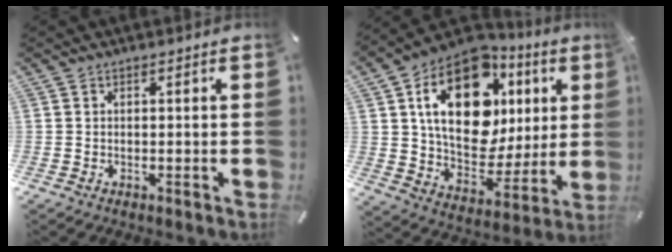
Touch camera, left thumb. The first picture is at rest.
{"total": 23.0, "force": [8.3, 15.0, 15.3], "torque": [-0.247, -0.037, 0.145]}